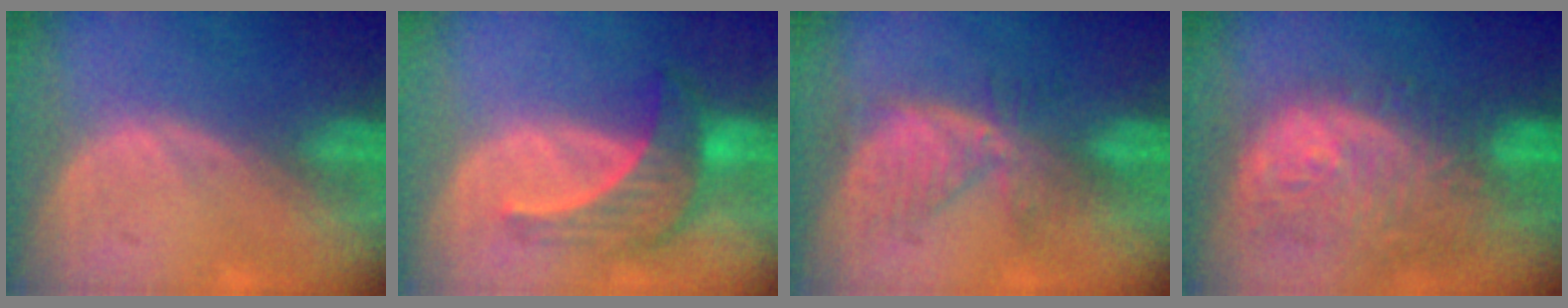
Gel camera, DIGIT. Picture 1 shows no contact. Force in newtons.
{"total": 7.3, "press": 6.7, "slide": 2.9}
{"total": 6.0, "press": 5.9, "slide": 1.1}
{"total": 12.0, "press": 10.7, "slide": 5.5}